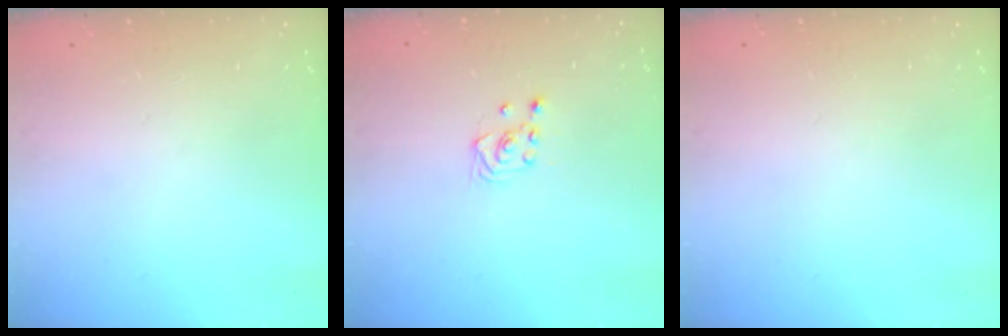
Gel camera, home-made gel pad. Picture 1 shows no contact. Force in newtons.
{"total": 3.0, "press": 2.6, "slide": 1.5}
{"total": 0.0}